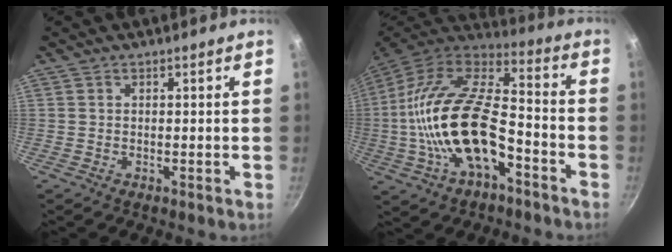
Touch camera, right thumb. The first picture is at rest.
{"total": 24.2, "force": [-6.4, 11.8, 20.1], "torque": [-0.374, 0.039, -0.126]}